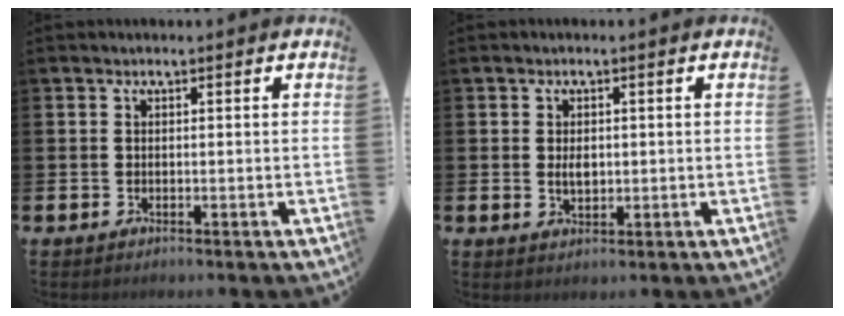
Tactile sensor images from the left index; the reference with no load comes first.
{"total": 2.0, "force": [0.2, 1.2, 1.6], "torque": [-0.016, 0.000, -0.001]}